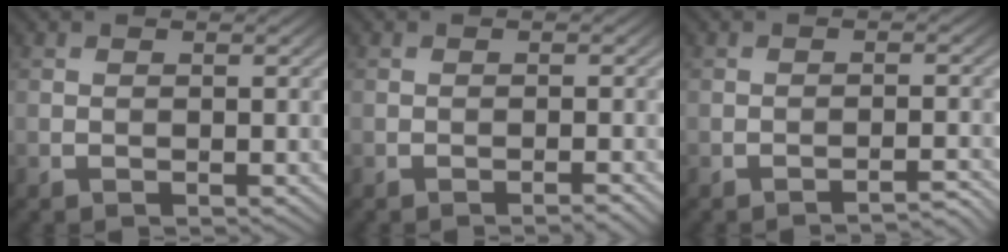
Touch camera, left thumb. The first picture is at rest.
{"total": 1.2, "force": [-1.1, -0.5, 0.2], "torque": [-0.006, 0.005, -0.021]}
{"total": 2.3, "force": [-2.2, -0.7, 0.2], "torque": [0.000, 0.010, -0.032]}